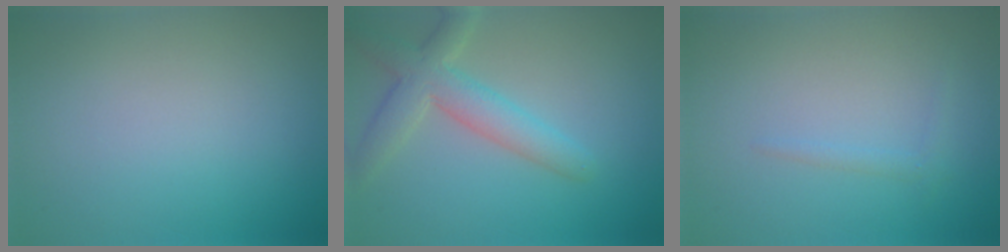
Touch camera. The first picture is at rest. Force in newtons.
{"total": 4.6, "press": 4.6, "slide": 0.4}
{"total": 0.9, "press": 0.9, "slide": 0.0}